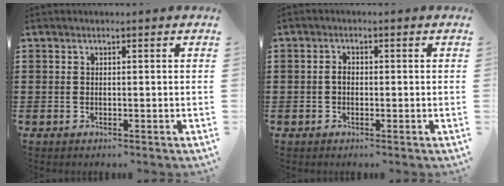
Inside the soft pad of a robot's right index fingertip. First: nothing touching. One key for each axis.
{"total": 1.5, "fx": -0.4, "fy": 0.9, "fz": 1.1, "tx": -0.023, "ty": 0.002, "tz": -0.007}